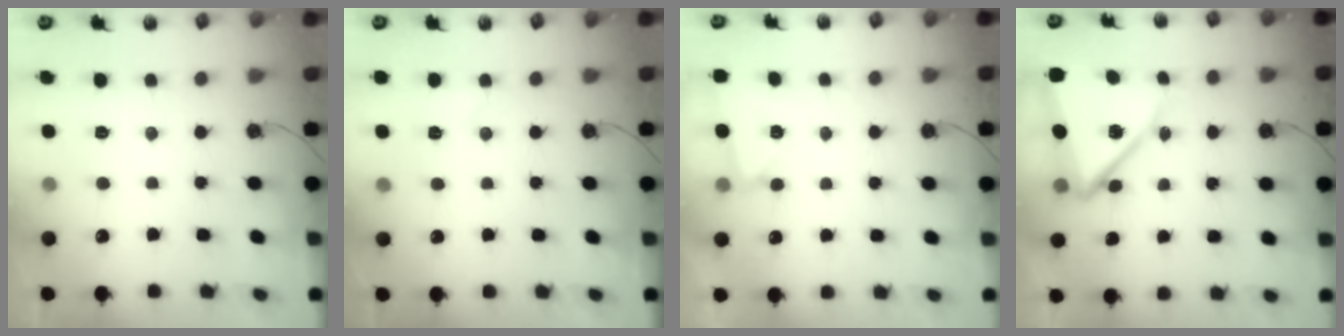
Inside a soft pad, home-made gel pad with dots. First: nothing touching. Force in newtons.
{"total": 4.0, "press": 3.9, "slide": 0.8}
{"total": 2.4, "press": 2.0, "slide": 1.2}
{"total": 12.5, "press": 12.4, "slide": 1.4}